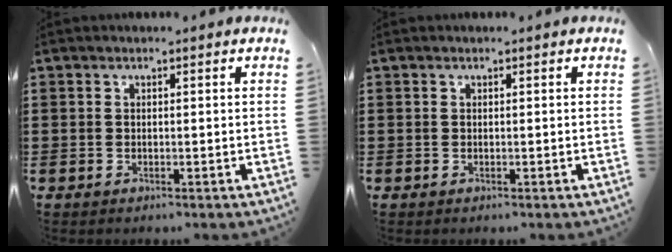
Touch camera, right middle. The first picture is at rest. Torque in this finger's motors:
{"motor_torque": [0.05, -0.07, 0.02, -0.01]}